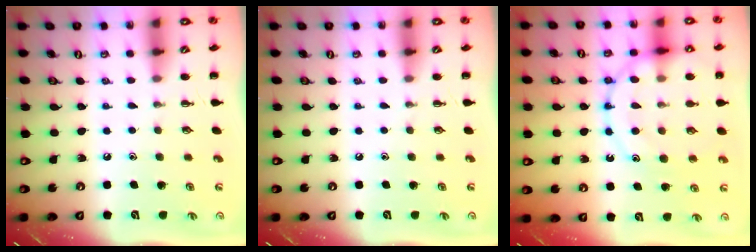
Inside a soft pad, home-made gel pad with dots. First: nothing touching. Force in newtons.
{"total": 0.0}
{"total": 16.1, "press": 16.0, "slide": 1.4}